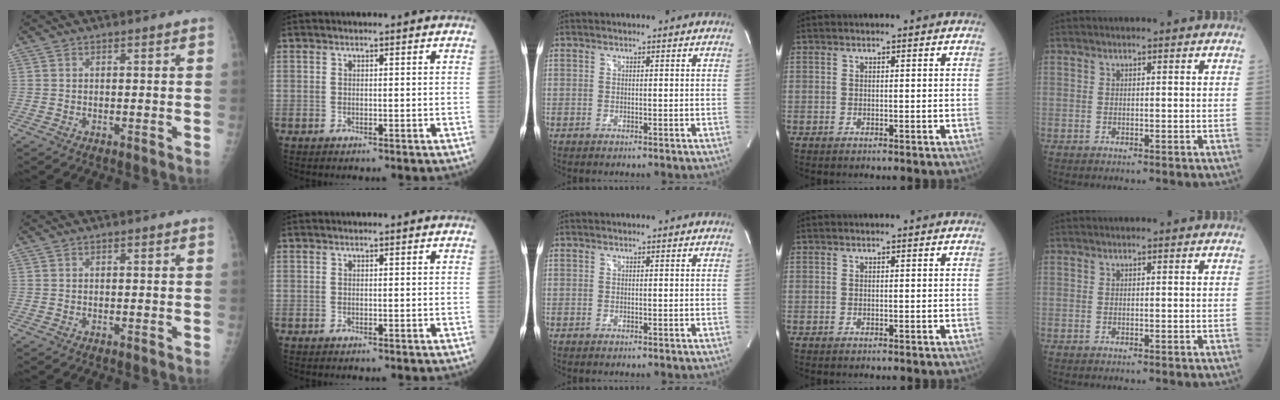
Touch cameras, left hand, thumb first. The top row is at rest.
{}